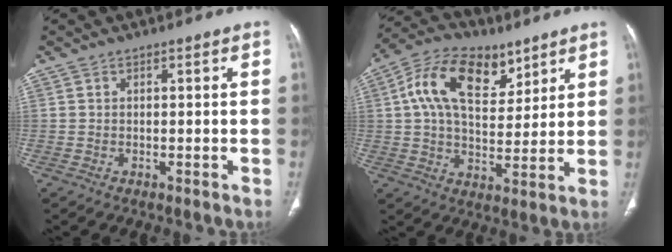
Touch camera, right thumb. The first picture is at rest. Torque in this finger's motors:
{"motor_torque": [0.17, 0.23, 0.49, -0.34, 0.23]}